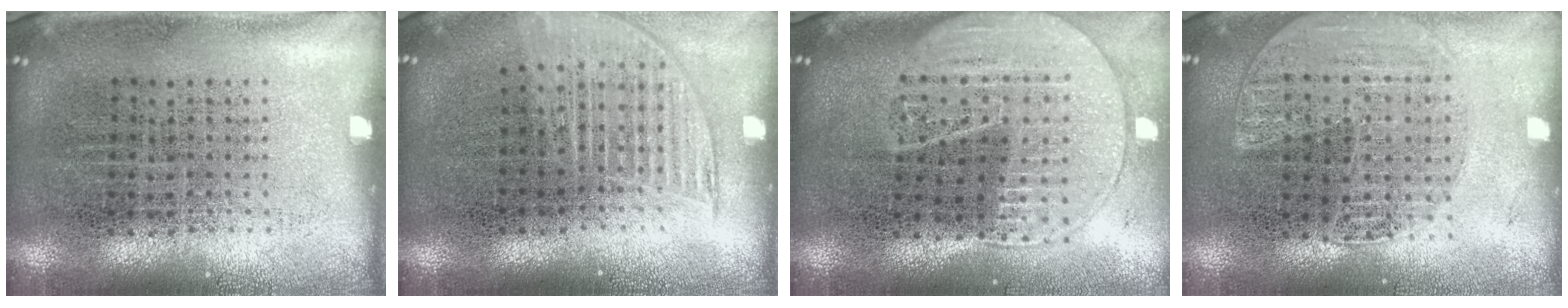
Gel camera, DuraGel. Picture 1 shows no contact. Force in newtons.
{"total": 1.4, "press": 1.3, "slide": 0.5}
{"total": 2.0, "press": 1.8, "slide": 0.9}
{"total": 1.5, "press": 1.4, "slide": 0.4}